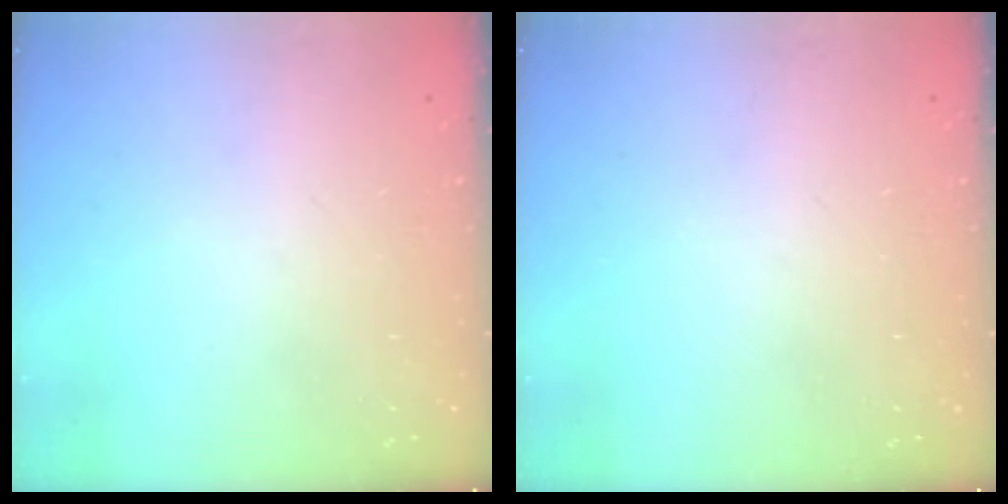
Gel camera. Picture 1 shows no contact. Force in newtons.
{"total": 0.0}